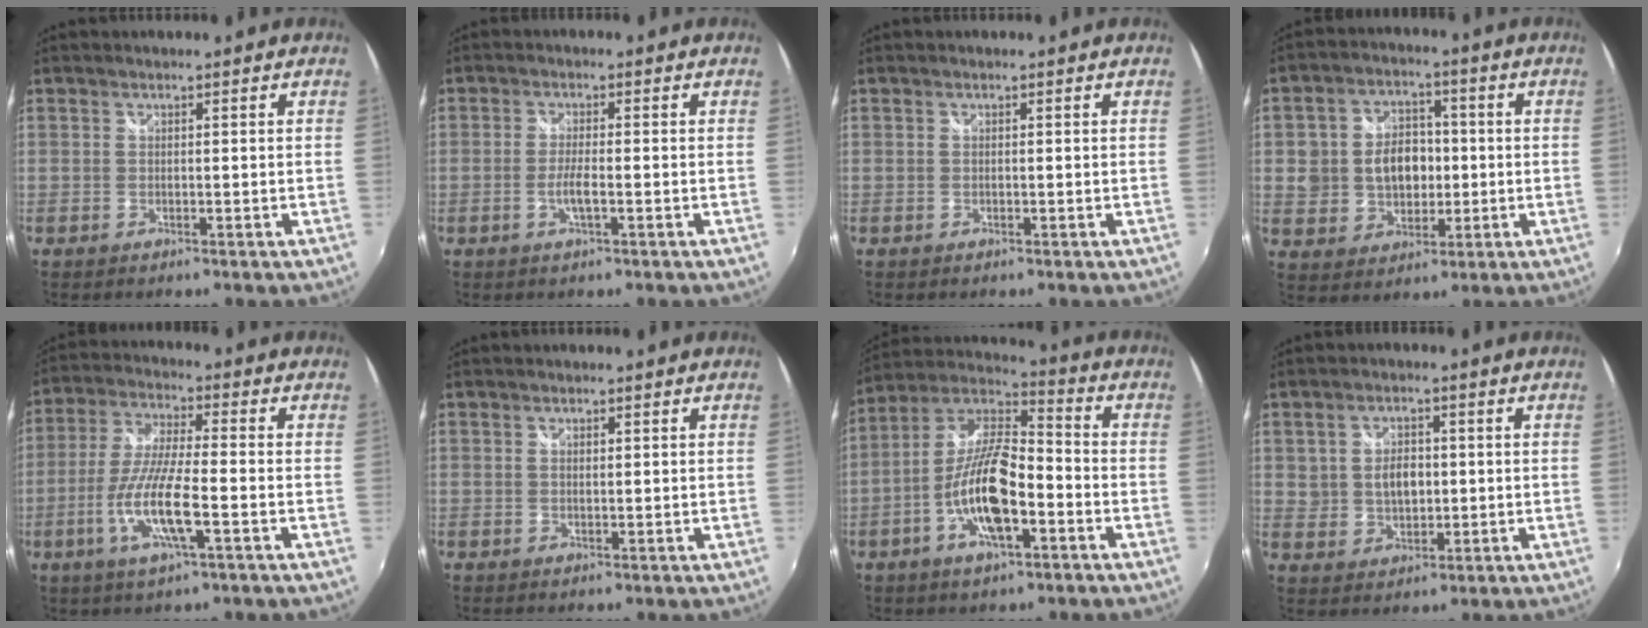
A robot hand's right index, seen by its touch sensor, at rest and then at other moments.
{"total": 3.2, "force": [-1.2, 0.2, 3.0], "torque": [-0.060, -0.003, -0.023]}
{"total": 0.0}
{"total": 10.5, "force": [0.0, 8.8, 5.8], "torque": [-0.128, 0.021, 0.011]}
{"total": 11.8, "force": [-4.0, 1.7, 10.9], "torque": [-0.227, -0.009, -0.077]}
{"total": 0.7, "force": [0.3, 0.4, 0.5], "torque": [-0.008, 0.002, 0.005]}
{"total": 14.5, "force": [-5.2, 4.9, 12.6], "torque": [-0.253, 0.000, -0.100]}
{"total": 5.8, "force": [0.7, 4.5, 3.7], "torque": [-0.066, 0.005, 0.017]}